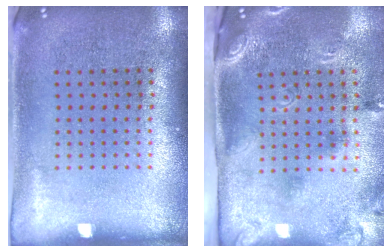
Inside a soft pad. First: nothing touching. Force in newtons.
{"total": 2.8, "press": 1.9, "slide": 2.0}